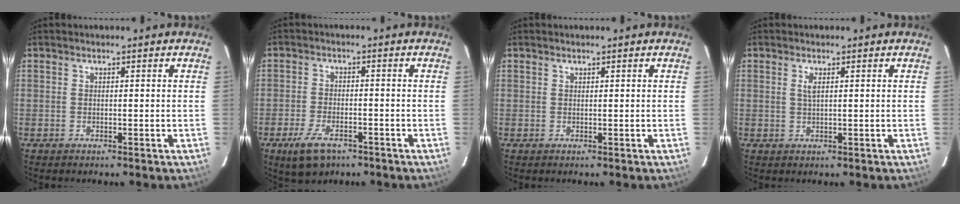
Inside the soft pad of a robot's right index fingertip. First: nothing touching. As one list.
[{"total": 7.3, "force": [-4.6, 3.5, 4.5], "torque": [-0.107, -0.011, -0.078]}, {"total": 0.0}, {"total": 1.5, "force": [0.6, 0.5, 1.3], "torque": [-0.026, 0.001, 0.010]}]